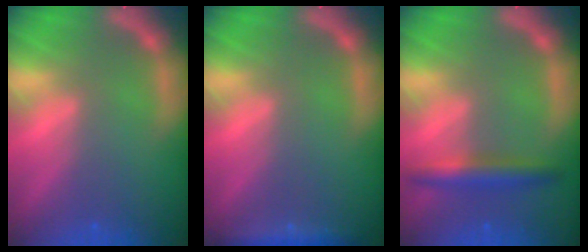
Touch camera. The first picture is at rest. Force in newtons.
{"total": 2.4}
{"total": 3.5}